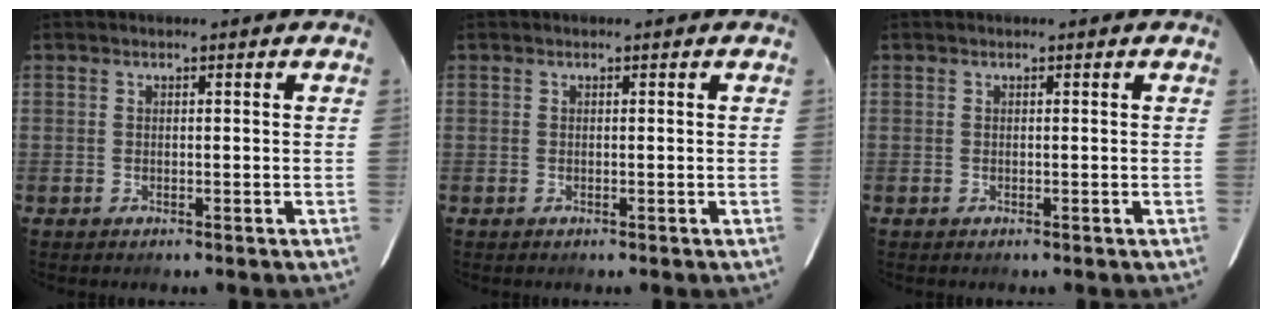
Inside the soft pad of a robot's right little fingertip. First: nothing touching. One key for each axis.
{"total": 0.0}
{"total": 0.0}